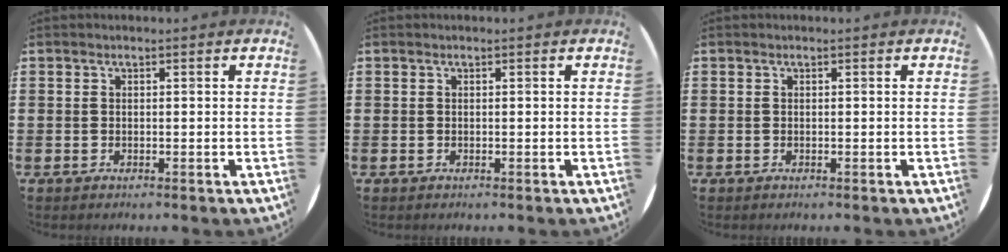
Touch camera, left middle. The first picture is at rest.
{"total": 0.0}
{"total": 0.0}